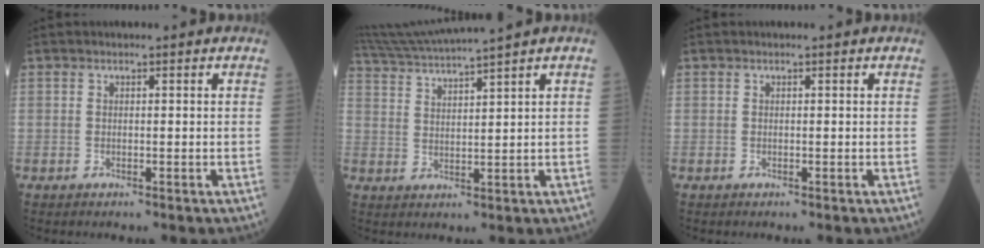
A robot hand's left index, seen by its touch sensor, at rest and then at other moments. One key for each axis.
{"total": 9.3, "fx": 8.3, "fy": -2.3, "fz": 3.7, "tx": -0.070, "ty": 0.008, "tz": 0.148}
{"total": 0.0}